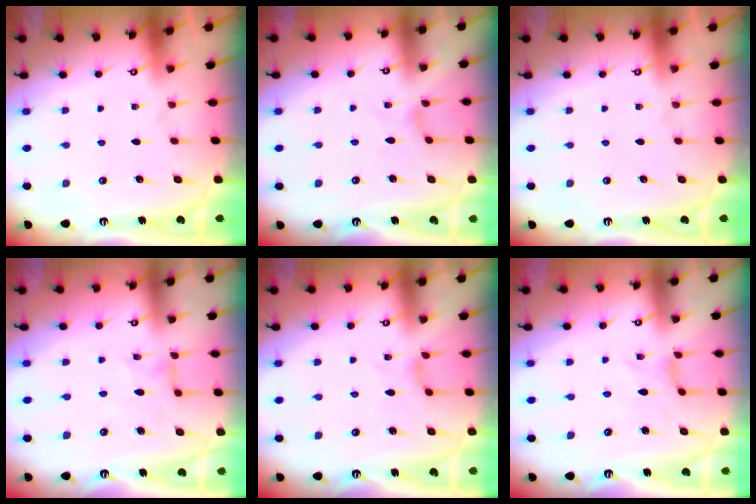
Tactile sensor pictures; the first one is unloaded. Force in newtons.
{"total": 1.5, "press": 1.5, "slide": 0.3}
{"total": 0.0}
{"total": 1.2, "press": 1.1, "slide": 0.3}
{"total": 1.7, "press": 1.7, "slide": 0.3}
{"total": 0.0}